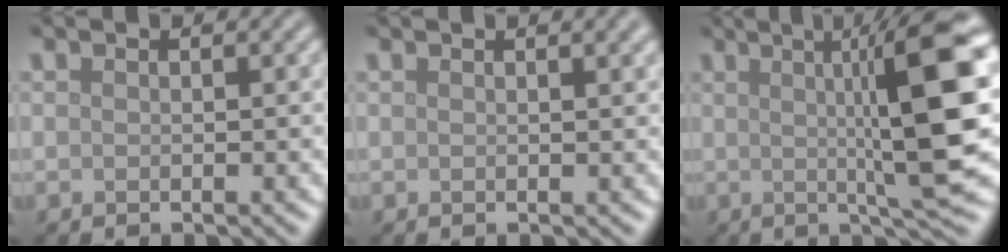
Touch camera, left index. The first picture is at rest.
{"total": 2.1, "force": [1.1, 0.8, 1.6], "torque": [-0.011, 0.003, 0.009]}
{"total": 11.6, "force": [1.3, 1.9, 11.4], "torque": [-0.137, 0.007, 0.018]}